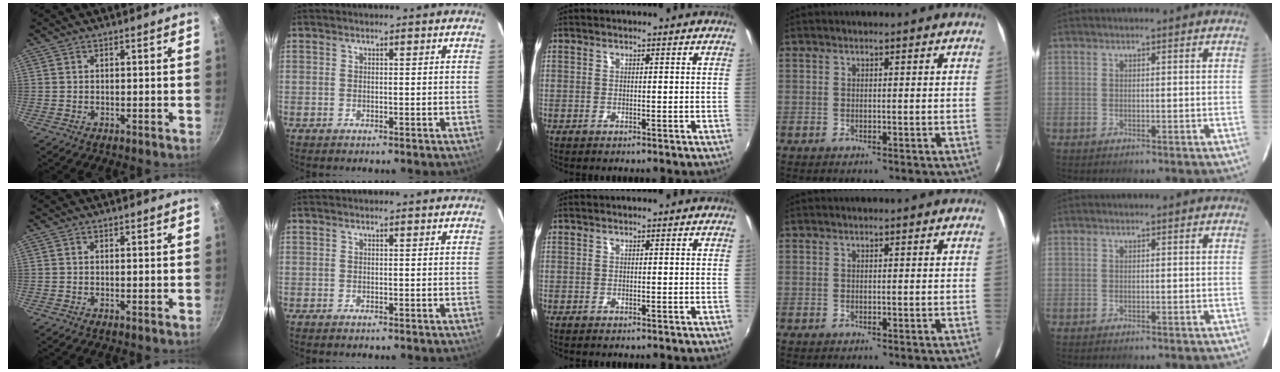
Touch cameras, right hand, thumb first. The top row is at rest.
{}